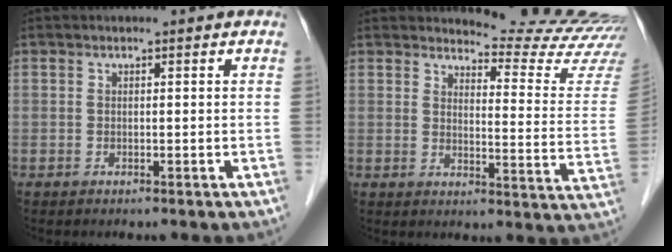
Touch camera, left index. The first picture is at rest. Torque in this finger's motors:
{"motor_torque": [1.09, -1.05, 0.21, 0.04]}